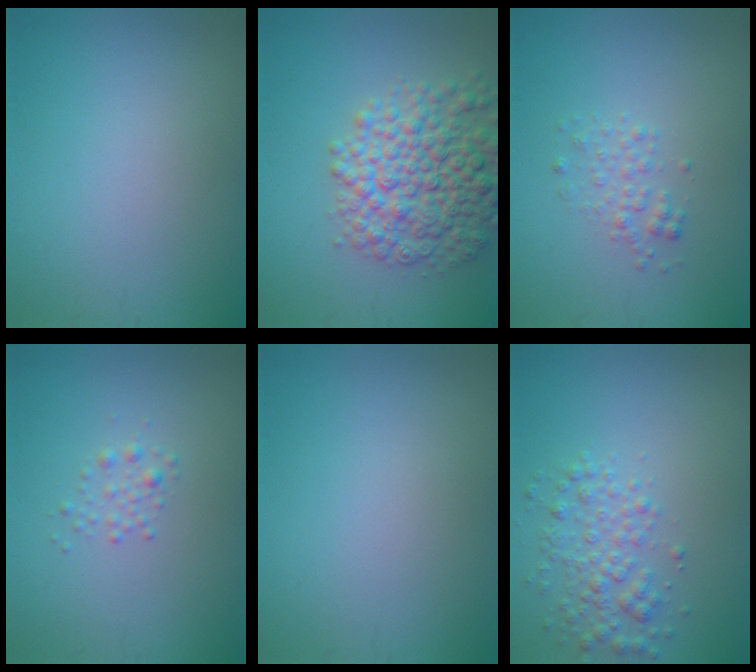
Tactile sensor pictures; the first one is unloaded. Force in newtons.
{"total": 7.7, "press": 7.7, "slide": 0.3}
{"total": 1.5, "press": 1.5, "slide": 0.0}
{"total": 1.1, "press": 1.1, "slide": 0.0}
{"total": 0.0}
{"total": 3.0, "press": 3.0, "slide": 0.1}